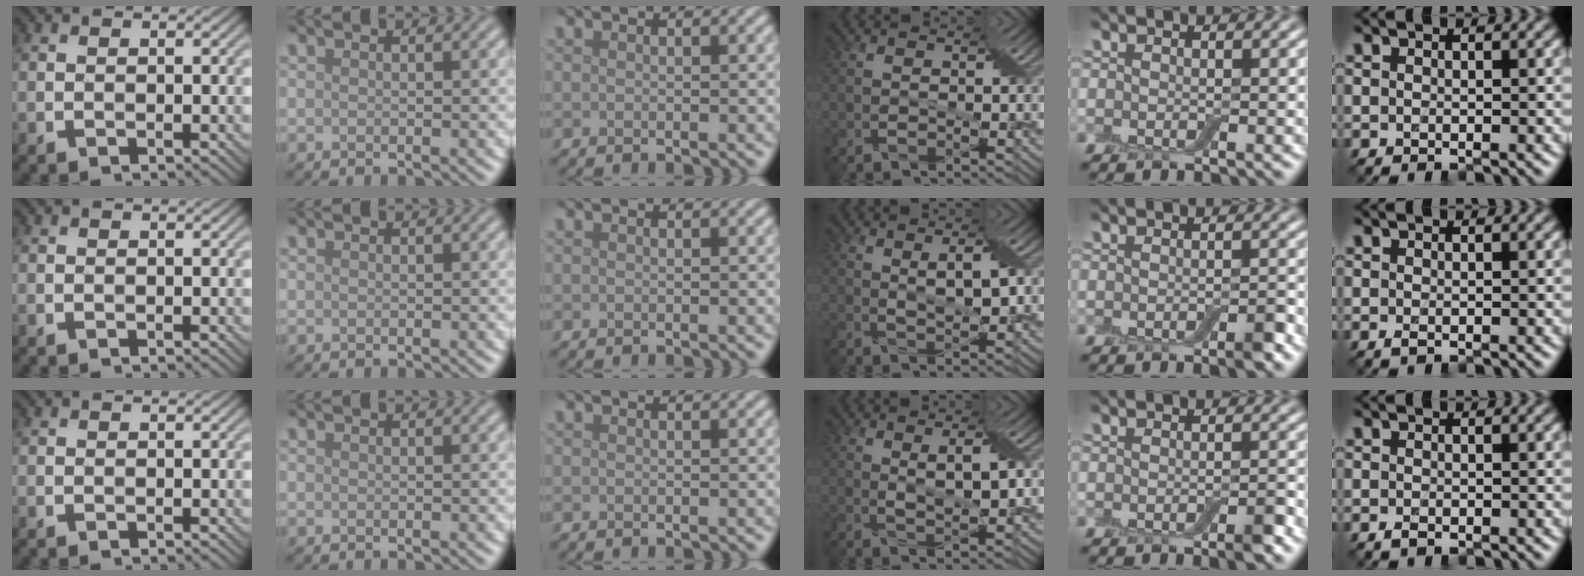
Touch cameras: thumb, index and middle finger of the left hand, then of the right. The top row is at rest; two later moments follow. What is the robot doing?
{"motion": "squeeze", "object": "air blower"}